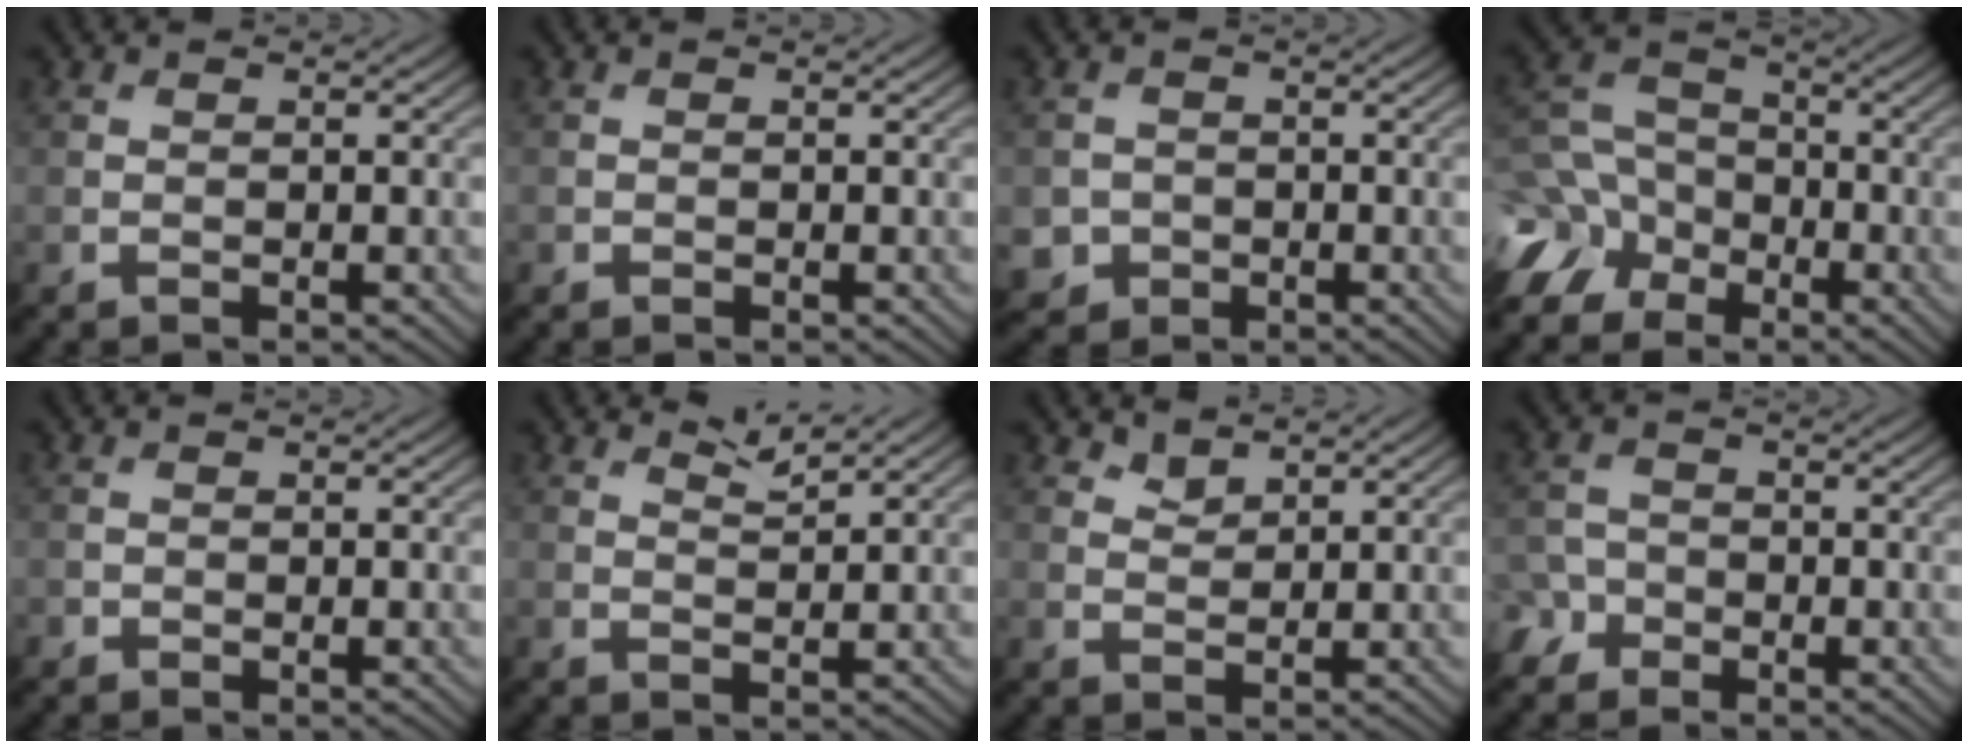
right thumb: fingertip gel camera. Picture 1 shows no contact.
{"total": 0.0}
{"total": 2.7, "force": [-1.0, 2.5, 0.5], "torque": [-0.009, -0.007, -0.021]}
{"total": 9.4, "force": [-4.5, 7.2, 4.1], "torque": [-0.101, -0.013, -0.115]}
{"total": 0.5, "force": [-0.3, 0.4, 0.0], "torque": [0.002, -0.003, -0.007]}
{"total": 2.1, "force": [1.9, 0.2, 1.0], "torque": [-0.024, 0.000, 0.039]}
{"total": 1.9, "force": [1.6, 0.7, 0.5], "torque": [-0.013, -0.006, 0.037]}
{"total": 3.2, "force": [-2.1, 2.3, 0.8], "torque": [-0.019, -0.001, -0.049]}